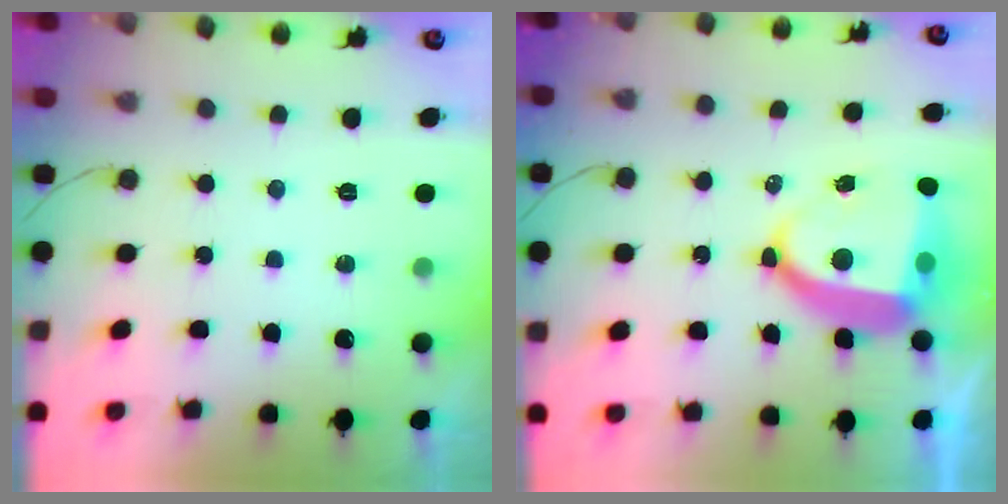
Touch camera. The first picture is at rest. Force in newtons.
{"total": 11.4, "press": 11.2, "slide": 1.5}